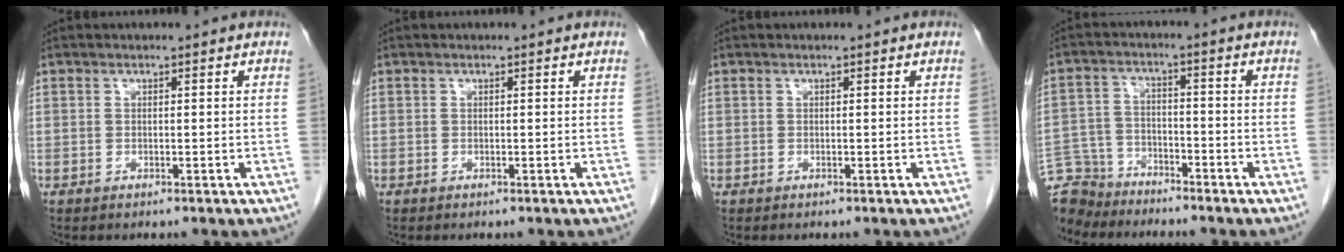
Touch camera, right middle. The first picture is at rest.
{"total": 0.0}
{"total": 0.0}
{"total": 9.7, "force": [-8.9, 3.8, 0.2], "torque": [-0.018, 0.011, -0.169]}